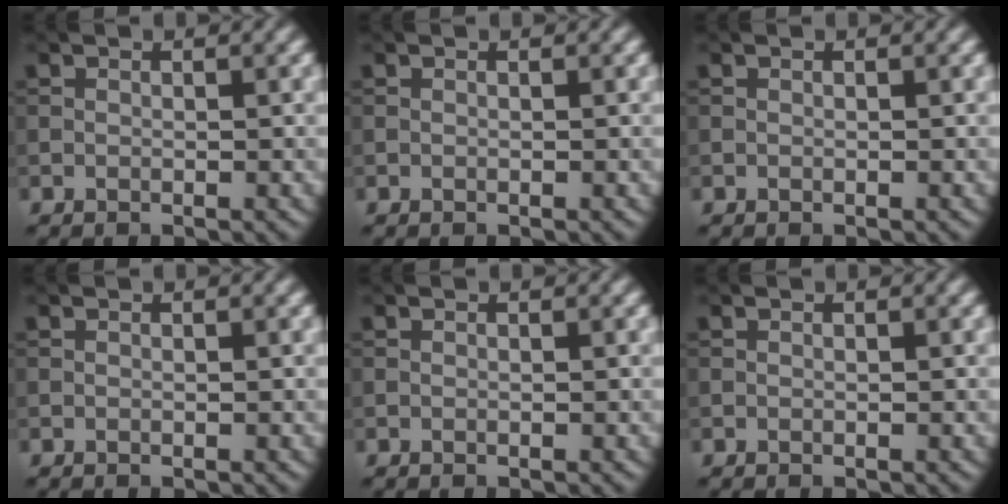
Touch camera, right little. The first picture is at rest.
{"total": 0.0}
{"total": 0.0}
{"total": 0.0}
{"total": 0.0}
{"total": 0.0}